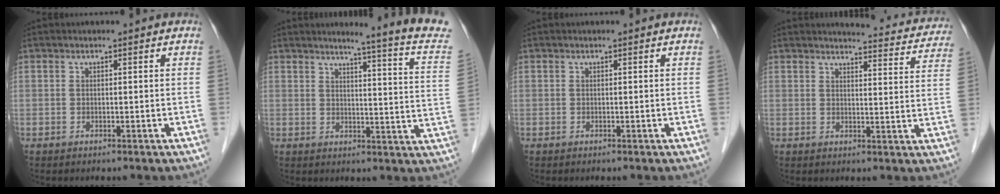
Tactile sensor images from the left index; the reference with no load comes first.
{"total": 13.7, "force": [12.3, -1.2, 6.1], "torque": [-0.074, -0.072, 0.118]}
{"total": 0.0}
{"total": 14.1, "force": [13.6, 2.2, 2.5], "torque": [-0.005, -0.039, 0.133]}